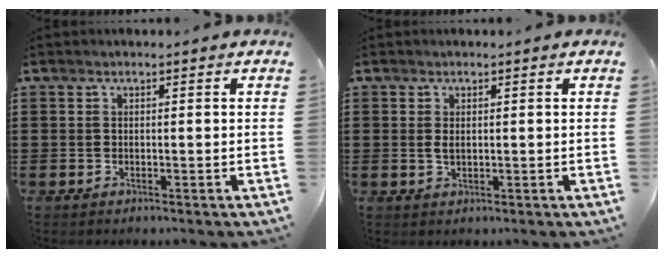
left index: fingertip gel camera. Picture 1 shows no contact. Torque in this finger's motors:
{"motor_torque": [0.38, 0.20, 0.18, 0.02]}